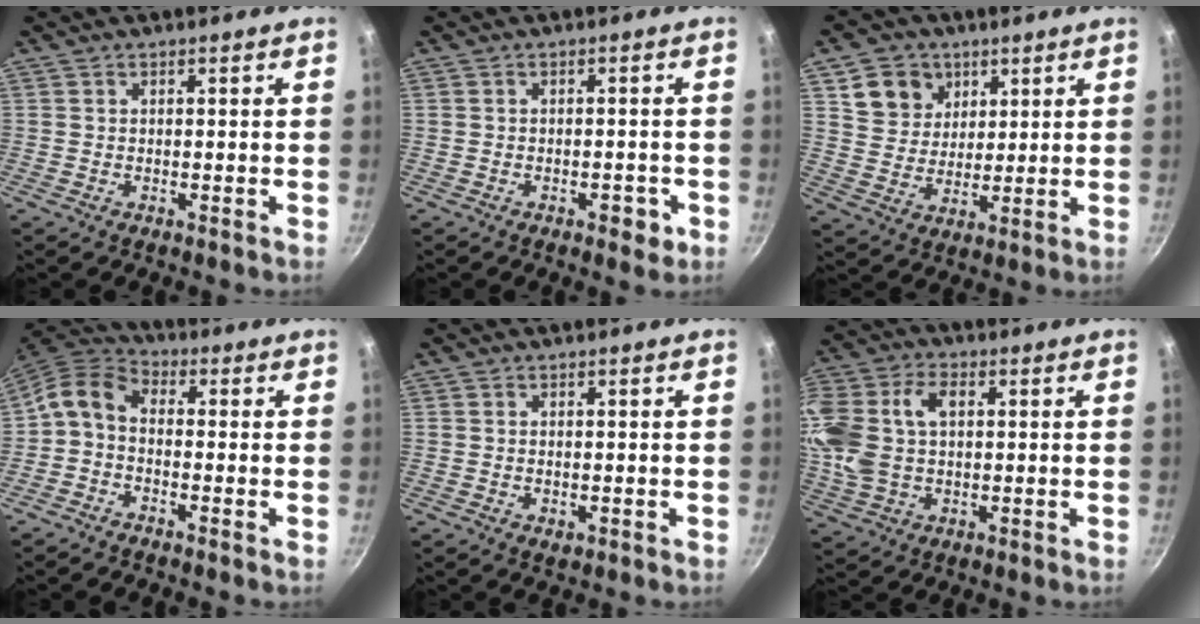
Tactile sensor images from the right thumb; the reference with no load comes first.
{"total": 3.0, "force": [-1.5, 1.5, 2.2], "torque": [-0.017, 0.008, -0.018]}
{"total": 9.5, "force": [4.4, 7.9, 3.0], "torque": [-0.019, -0.017, 0.083]}
{"total": 7.3, "force": [-0.9, 4.8, 5.4], "torque": [-0.097, 0.027, -0.038]}
{"total": 1.2, "force": [-0.2, 0.8, 0.9], "torque": [-0.013, -0.003, 0.001]}
{"total": 18.1, "force": [2.2, 11.9, 13.5], "torque": [-0.328, 0.020, 0.045]}